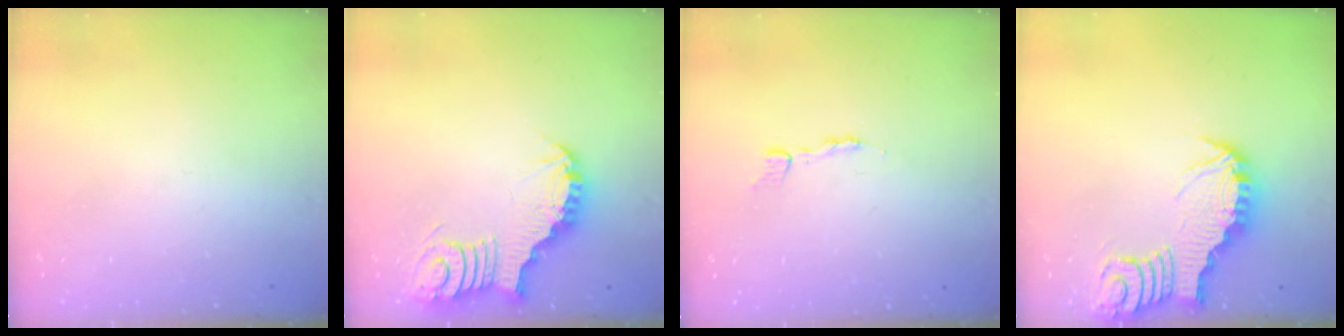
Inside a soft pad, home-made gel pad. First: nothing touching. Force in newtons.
{"total": 3.7, "press": 3.6, "slide": 0.6}
{"total": 3.5, "press": 3.5, "slide": 0.3}
{"total": 3.1, "press": 3.1, "slide": 0.4}